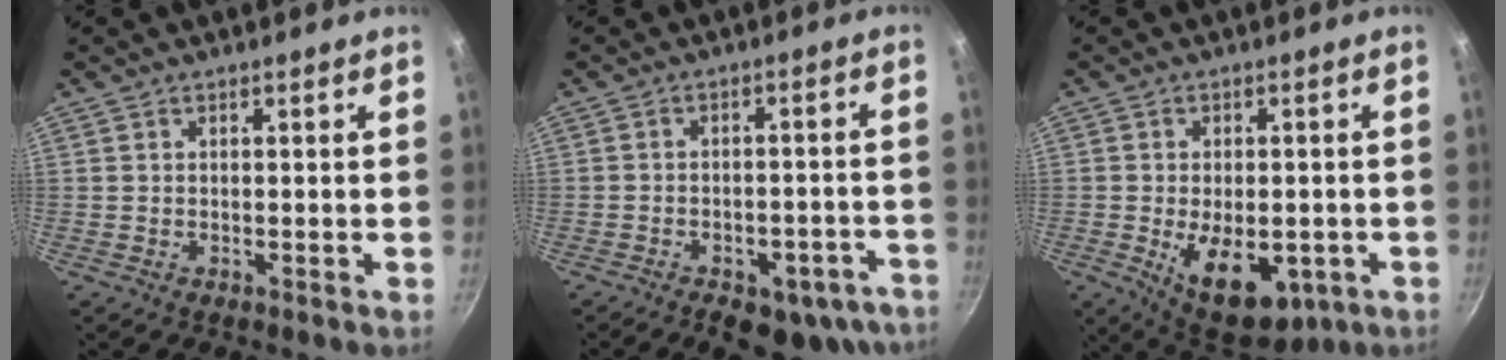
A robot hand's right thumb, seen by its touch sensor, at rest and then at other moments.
{"total": 14.0, "force": [-8.3, 7.0, 8.8], "torque": [-0.077, 0.029, -0.098]}
{"total": 13.7, "force": [-3.8, 7.7, 10.6], "torque": [-0.121, -0.004, -0.038]}